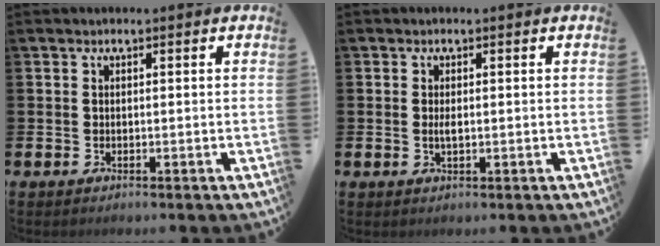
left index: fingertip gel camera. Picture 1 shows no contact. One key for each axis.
{"total": 1.3, "fx": 0.1, "fy": 0.5, "fz": 1.3, "tx": -0.022, "ty": 0.001, "tz": -0.001}